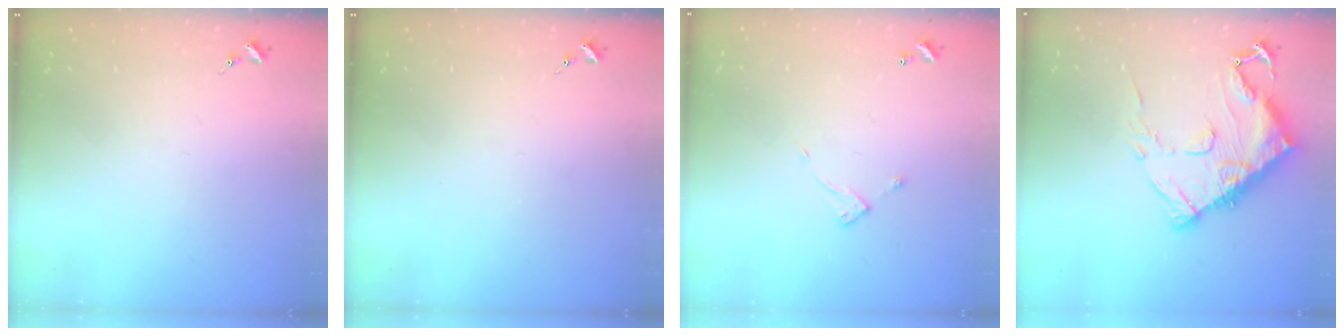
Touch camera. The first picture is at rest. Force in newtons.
{"total": 0.0}
{"total": 4.7, "press": 4.7, "slide": 0.3}
{"total": 15.5, "press": 15.5, "slide": 1.4}